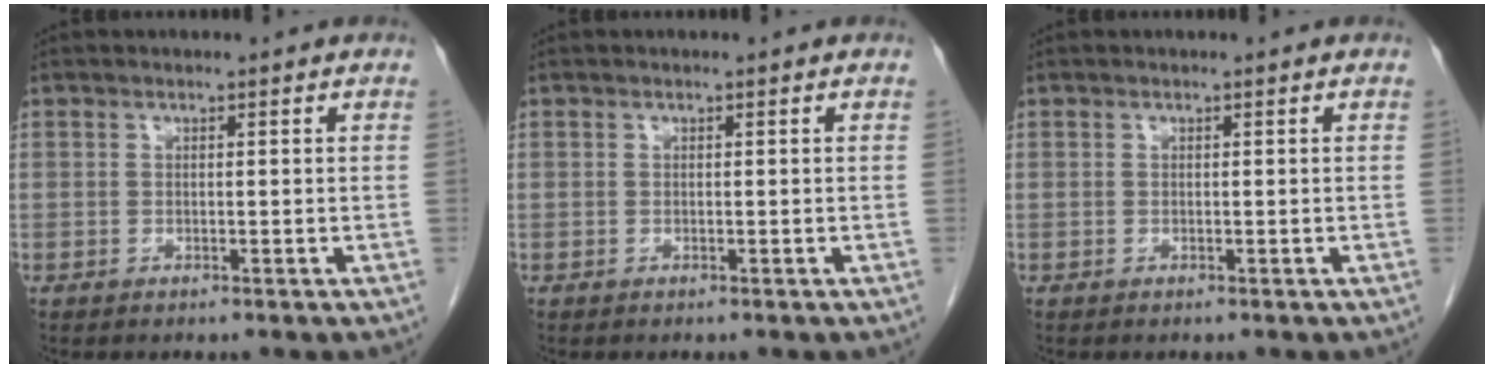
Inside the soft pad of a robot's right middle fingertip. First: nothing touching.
{"total": 0.0}
{"total": 0.0}